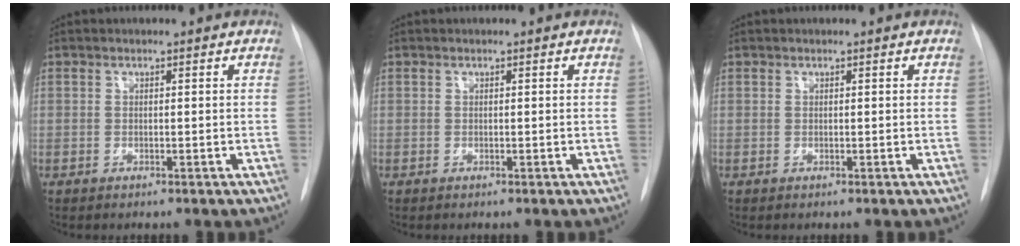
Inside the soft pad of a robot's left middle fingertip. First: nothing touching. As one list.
[{"total": 0.0}, {"total": 0.0}]